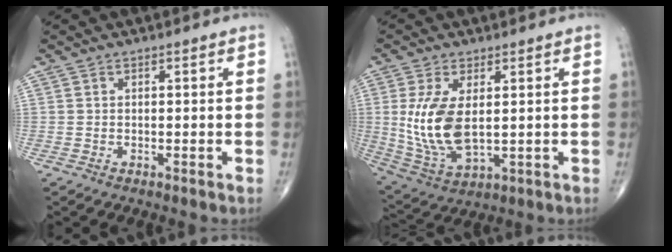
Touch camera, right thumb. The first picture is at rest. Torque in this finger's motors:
{"motor_torque": [-0.21, 0.66, 1.45, 0.27, 0.51]}